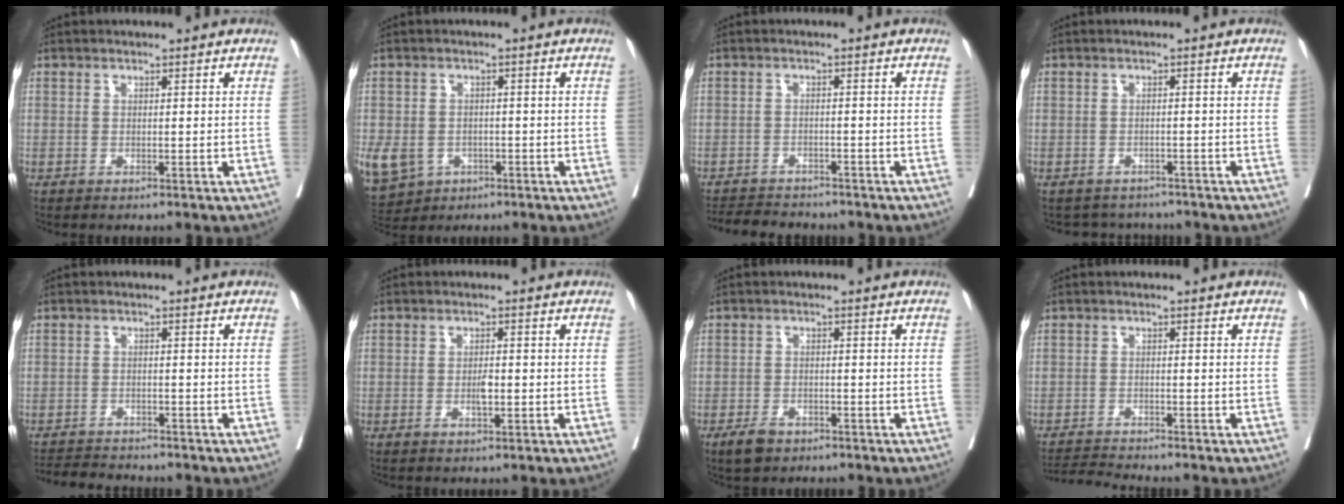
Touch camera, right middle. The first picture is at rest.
{"total": 17.6, "force": [-6.8, 14.6, 7.1], "torque": [-0.267, -0.016, -0.096]}
{"total": 6.8, "force": [-6.4, 1.6, 1.5], "torque": [-0.021, -0.007, -0.096]}
{"total": 4.4, "force": [-4.1, 1.6, -0.3], "torque": [0.006, 0.008, -0.052]}
{"total": 4.7, "force": [-4.6, 0.5, 0.8], "torque": [-0.009, -0.016, -0.077]}
{"total": 2.1, "force": [-0.5, 0.6, 1.9], "torque": [-0.038, -0.001, -0.005]}
{"total": 3.1, "force": [-2.2, 1.6, 1.5], "torque": [-0.031, 0.000, -0.032]}
{"total": 2.9, "force": [-2.7, -1.1, -0.1], "torque": [-0.005, -0.021, -0.050]}